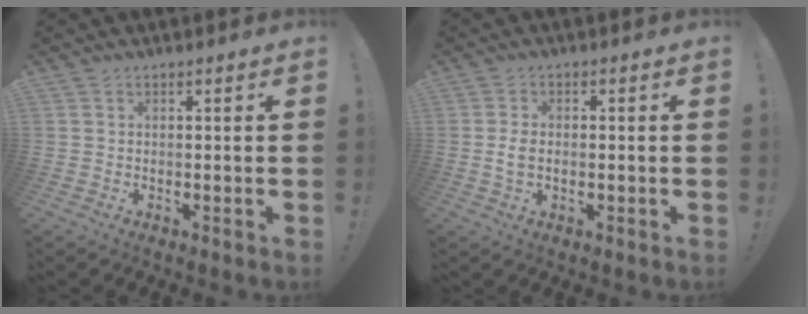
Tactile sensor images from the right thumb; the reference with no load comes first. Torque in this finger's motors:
{"motor_torque": [0.19, 0.33, 0.42, -0.34, 0.05]}